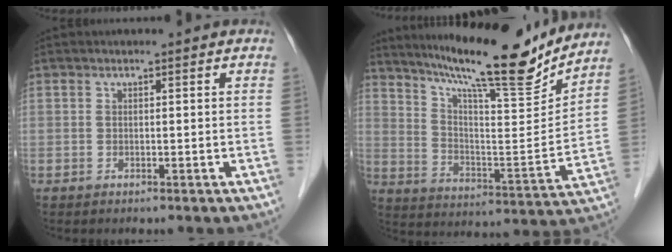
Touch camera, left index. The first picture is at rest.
{"total": 20.6, "force": [17.9, 1.5, 10.2], "torque": [-0.170, -0.030, 0.271]}